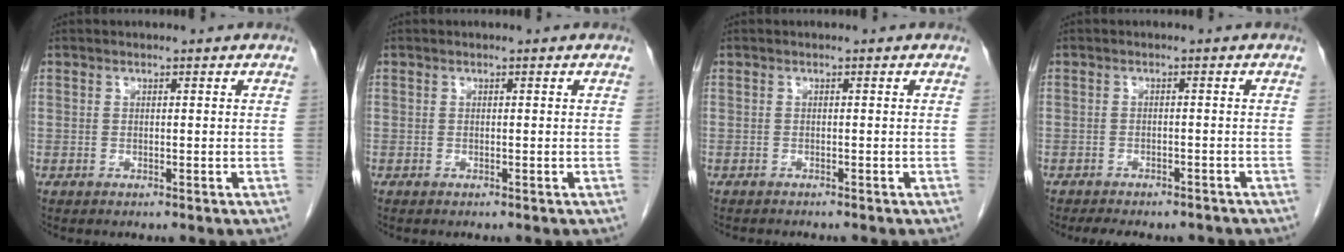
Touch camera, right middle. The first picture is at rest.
{"total": 0.0}
{"total": 2.4, "force": [-2.3, 0.4, 0.9], "torque": [-0.013, -0.004, -0.027]}
{"total": 8.4, "force": [-7.3, 2.9, 2.9], "torque": [-0.042, 0.002, -0.089]}